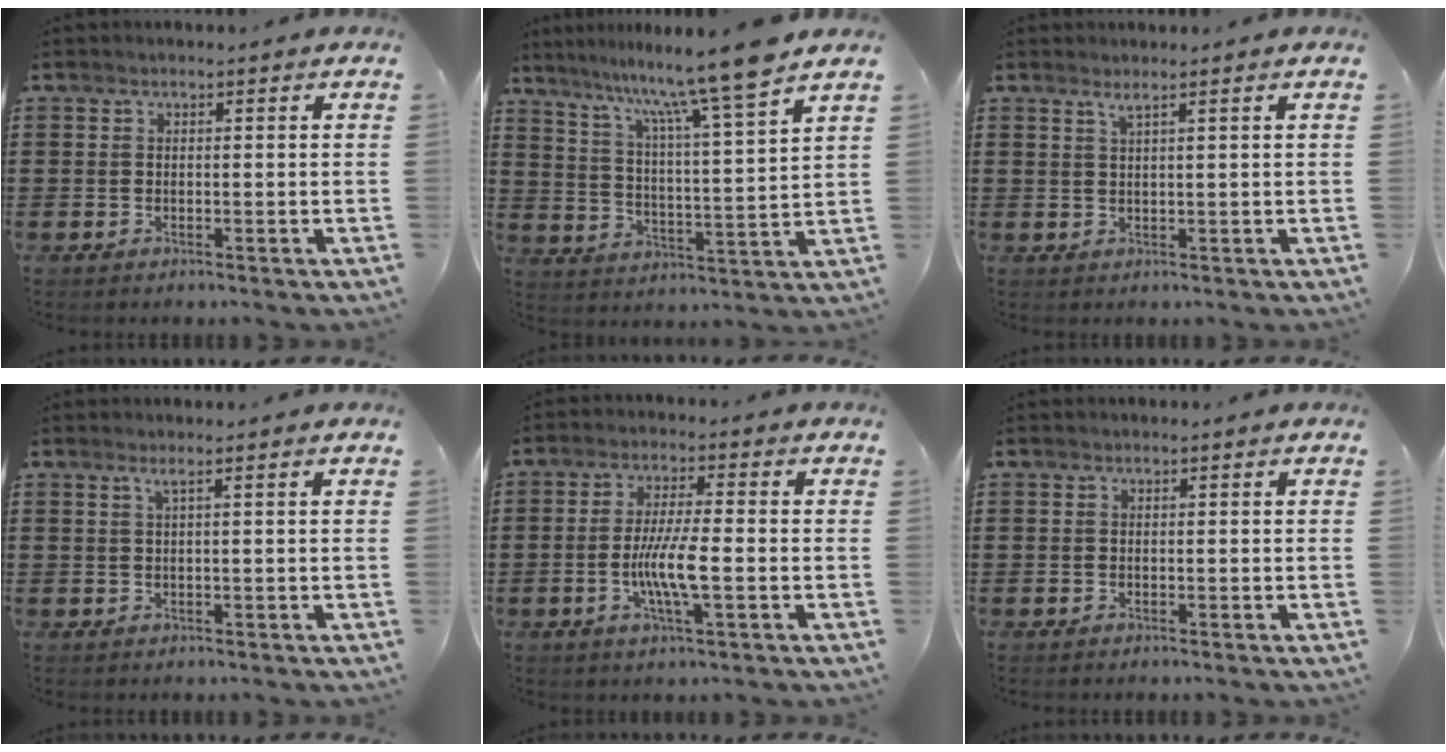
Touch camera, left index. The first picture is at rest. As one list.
[{"total": 11.0, "force": [9.1, -1.8, 5.8], "torque": [-0.136, -0.054, 0.144]}, {"total": 1.4, "force": [1.0, -0.3, 1.0], "torque": [-0.021, -0.003, 0.018]}, {"total": 1.3, "force": [0.5, -0.3, 1.1], "torque": [-0.021, -0.004, 0.009]}, {"total": 7.0, "force": [-1.4, 1.0, 6.7], "torque": [-0.135, -0.008, -0.032]}, {"total": 0.0}]